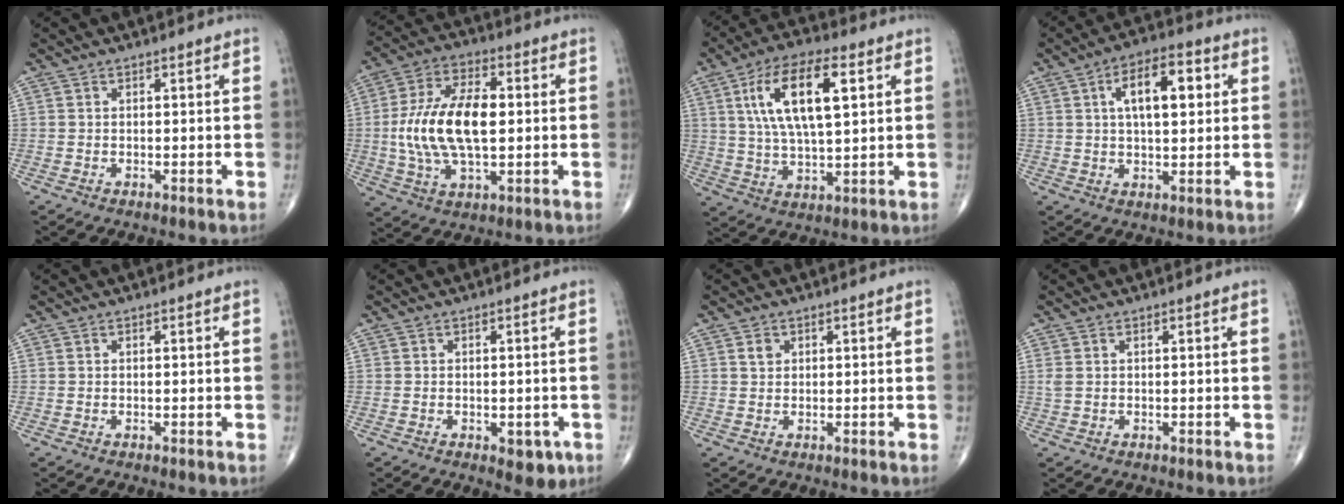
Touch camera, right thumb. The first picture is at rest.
{"total": 16.7, "force": [0.2, 8.2, 14.5], "torque": [-0.284, 0.011, 0.004]}
{"total": 15.5, "force": [4.8, 6.0, 13.4], "torque": [-0.243, 0.000, 0.086]}
{"total": 11.0, "force": [2.9, 4.9, 9.4], "torque": [-0.134, 0.008, 0.042]}
{"total": 0.0}
{"total": 4.2, "force": [-1.6, 2.3, 3.2], "torque": [-0.021, 0.000, -0.014]}
{"total": 1.6, "force": [0.7, 1.3, 0.7], "torque": [-0.006, -0.002, 0.010]}
{"total": 1.3, "force": [0.4, 0.6, 1.1], "torque": [-0.033, 0.013, 0.017]}